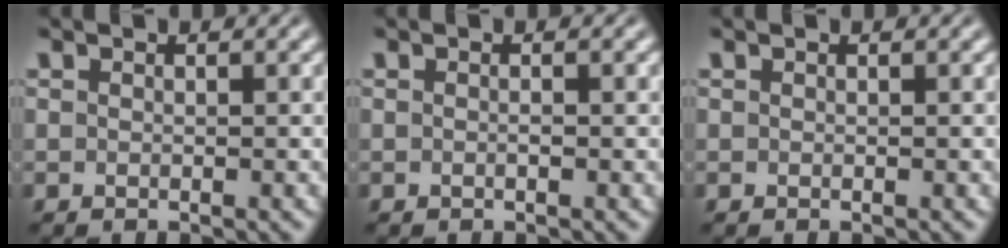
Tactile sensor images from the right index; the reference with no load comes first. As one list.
[{"total": 0.5, "force": [-0.2, 0.0, 0.5], "torque": [-0.013, 0.001, -0.004]}, {"total": 0.0}]